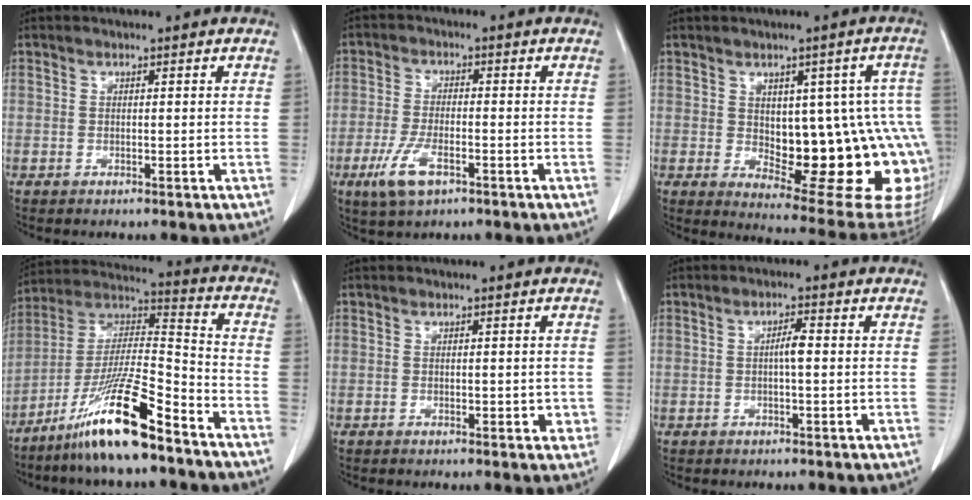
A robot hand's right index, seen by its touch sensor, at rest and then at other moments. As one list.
[{"total": 6.6, "force": [-3.5, 2.3, 5.1], "torque": [-0.112, -0.010, -0.060]}, {"total": 19.8, "force": [-1.4, 7.8, 18.1], "torque": [-0.160, 0.020, 0.016]}, {"total": 16.4, "force": [-11.0, 1.1, 12.1], "torque": [-0.241, -0.012, -0.200]}, {"total": 2.1, "force": [-0.2, 1.2, 1.8], "torque": [-0.020, 0.000, 0.004]}, {"total": 2.4, "force": [0.0, 0.3, 2.3], "torque": [-0.042, 0.003, -0.001]}]